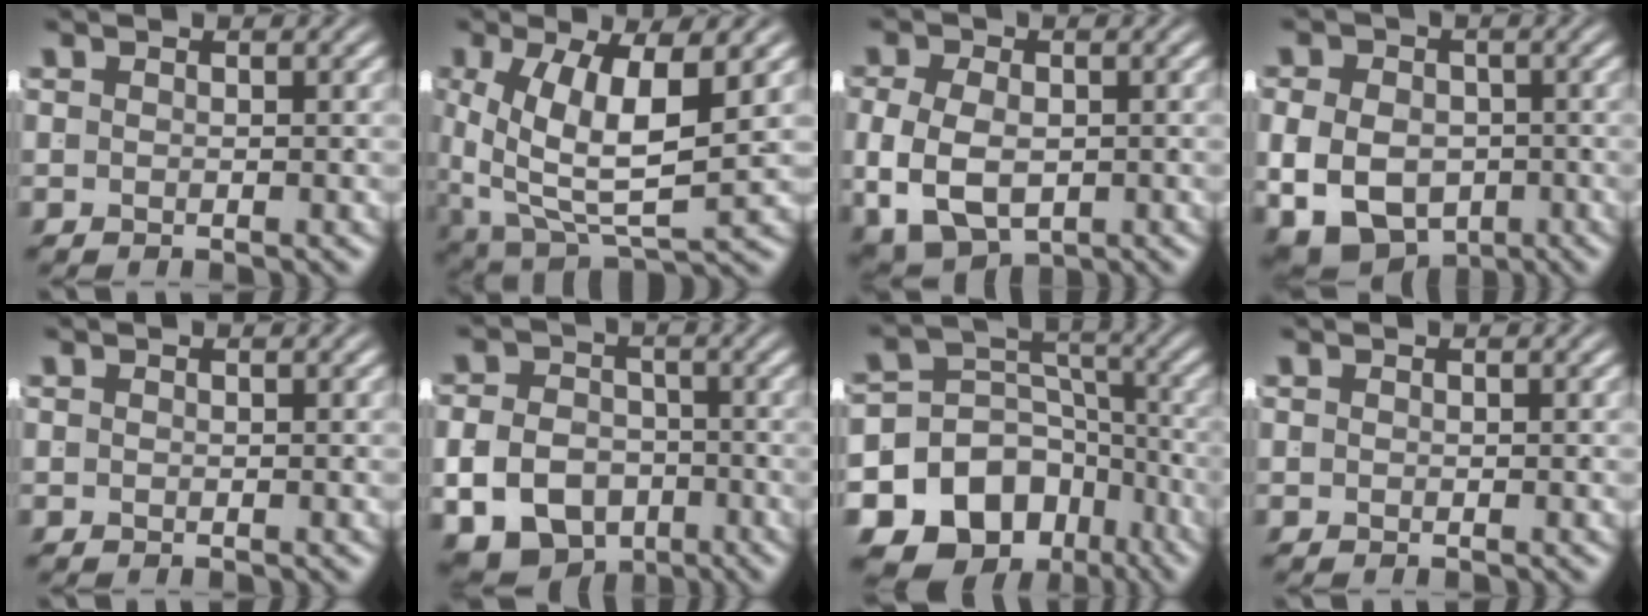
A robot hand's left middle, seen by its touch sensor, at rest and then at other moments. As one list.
[{"total": 9.5, "force": [-0.1, 5.6, 7.6], "torque": [-0.139, -0.036, 0.019]}, {"total": 7.1, "force": [-1.5, 5.4, 4.4], "torque": [-0.105, -0.033, -0.006]}, {"total": 11.1, "force": [-3.9, 9.1, 5.1], "torque": [-0.108, -0.051, -0.053]}, {"total": 0.0}, {"total": 11.8, "force": [-4.9, 9.9, 4.0], "torque": [-0.070, -0.042, -0.081]}, {"total": 20.8, "force": [-9.0, 16.9, 8.2], "torque": [-0.183, -0.093, -0.133]}, {"total": 0.0}]